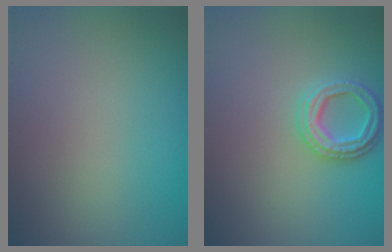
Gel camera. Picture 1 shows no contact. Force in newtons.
{"total": 3.1, "press": 2.8, "slide": 1.3}